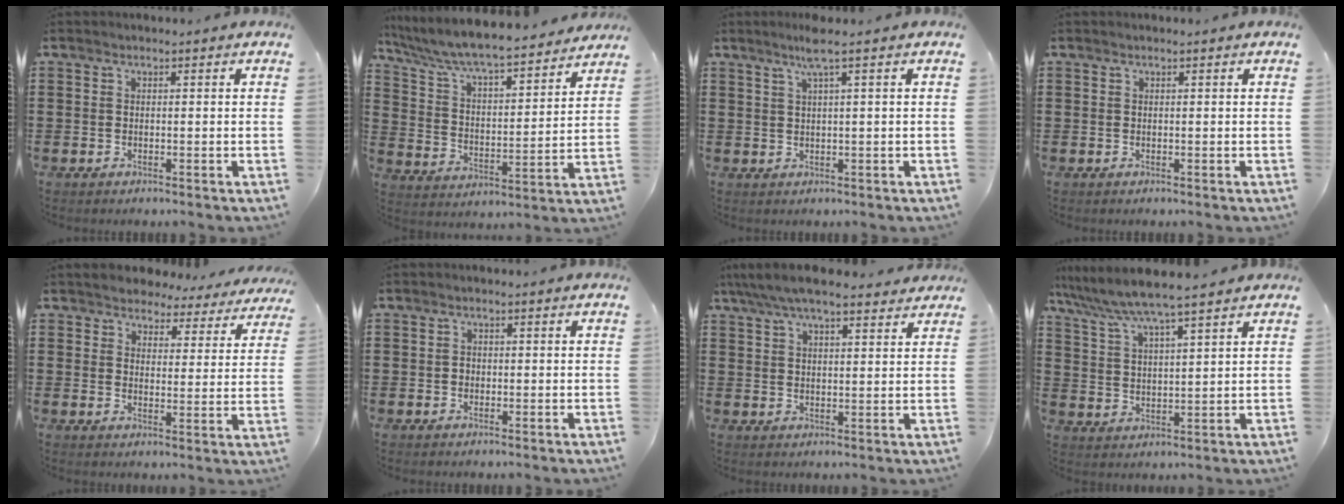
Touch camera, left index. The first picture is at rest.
{"total": 6.7, "force": [6.3, 0.2, 2.4], "torque": [-0.074, -0.046, 0.101]}
{"total": 3.3, "force": [1.8, -0.4, 2.7], "torque": [-0.055, 0.001, 0.030]}
{"total": 0.0}
{"total": 4.3, "force": [4.2, 1.0, 0.0], "torque": [-0.017, -0.026, 0.070]}
{"total": 0.9, "force": [0.0, 0.8, 0.5], "torque": [-0.013, 0.005, 0.000]}
{"total": 6.2, "force": [5.3, 1.3, 3.0], "torque": [-0.073, -0.007, 0.096]}
{"total": 5.9, "force": [5.2, -0.3, 2.8], "torque": [-0.074, -0.027, 0.088]}